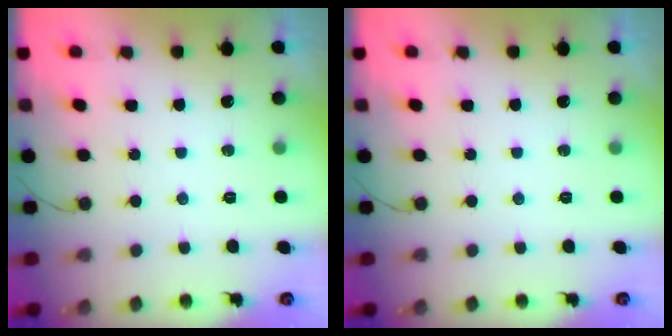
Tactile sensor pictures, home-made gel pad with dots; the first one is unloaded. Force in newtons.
{"total": 0.0}